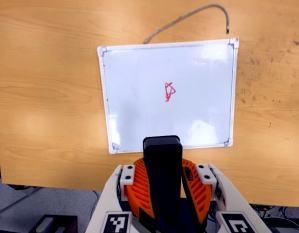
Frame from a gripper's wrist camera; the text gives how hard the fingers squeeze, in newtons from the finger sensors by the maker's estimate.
{"total": 10.8, "left": 10.5, "right": 11.0}